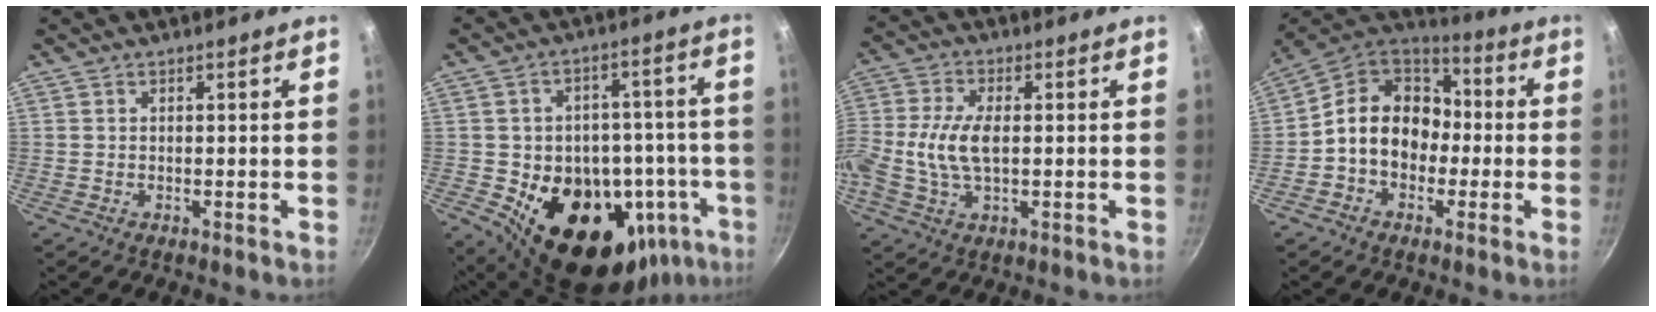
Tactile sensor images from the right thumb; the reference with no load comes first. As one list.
[{"total": 25.7, "force": [-9.2, 17.0, 17.1], "torque": [-0.201, 0.018, -0.111]}, {"total": 10.0, "force": [-0.3, 5.4, 8.4], "torque": [-0.179, 0.013, -0.016]}, {"total": 14.6, "force": [-1.2, 11.8, 8.5], "torque": [-0.098, 0.046, -0.039]}]